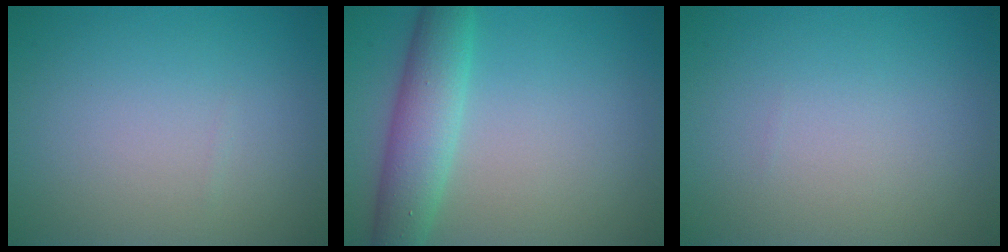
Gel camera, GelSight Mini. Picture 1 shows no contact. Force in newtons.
{"total": 5.0, "press": 5.0, "slide": 0.3}
{"total": 0.0}